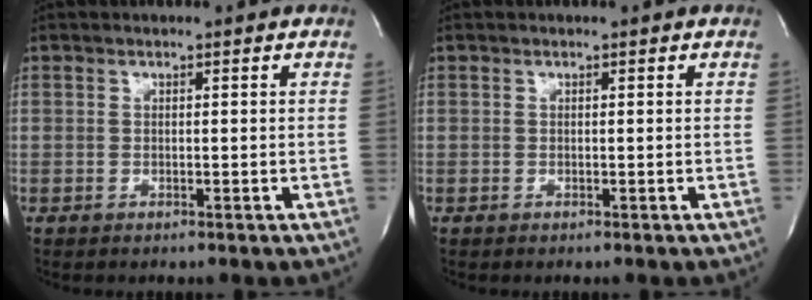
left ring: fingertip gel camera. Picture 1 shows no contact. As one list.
[{"total": 0.0}]